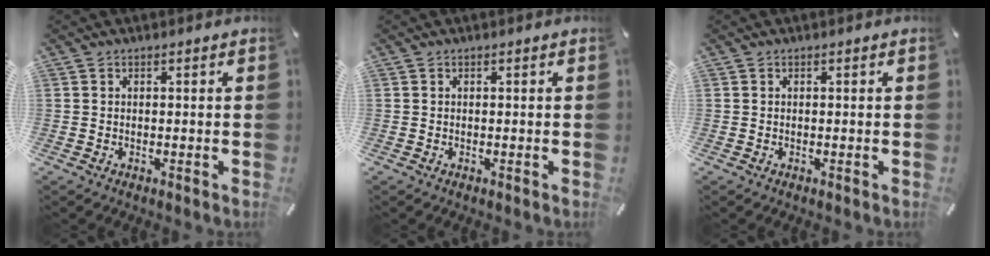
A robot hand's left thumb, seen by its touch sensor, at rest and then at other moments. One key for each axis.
{"total": 0.0}
{"total": 0.0}